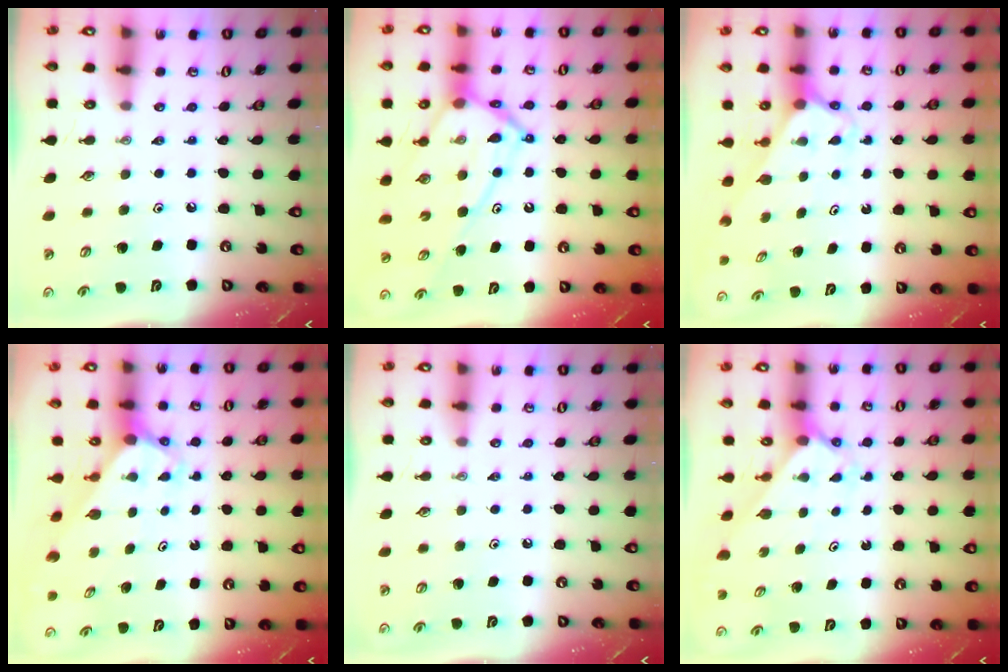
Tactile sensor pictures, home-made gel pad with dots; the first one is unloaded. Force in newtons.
{"total": 16.1, "press": 16.1, "slide": 1.3}
{"total": 2.5, "press": 2.5, "slide": 0.2}
{"total": 3.0, "press": 3.0, "slide": 0.2}
{"total": 0.0}
{"total": 2.1, "press": 2.1, "slide": 0.2}